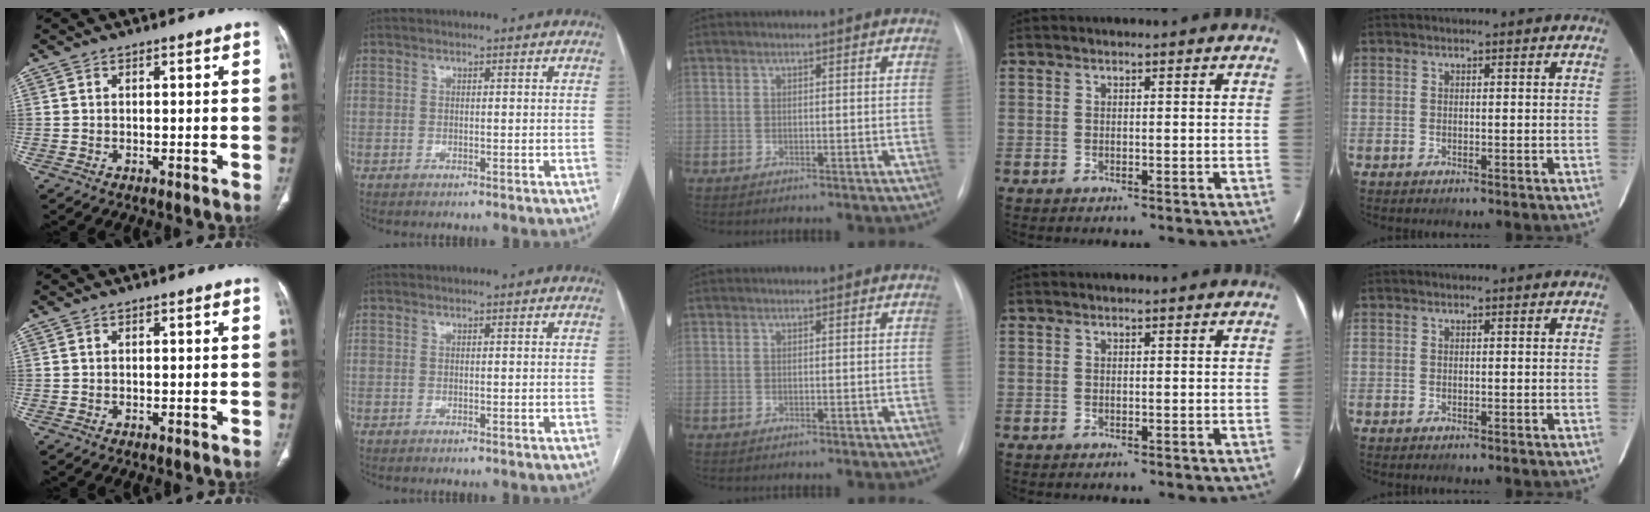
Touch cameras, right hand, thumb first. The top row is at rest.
{}